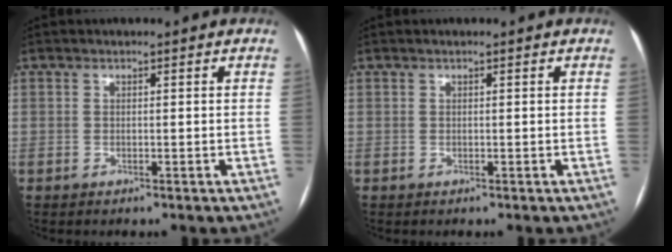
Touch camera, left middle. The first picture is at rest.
{"total": 0.0}